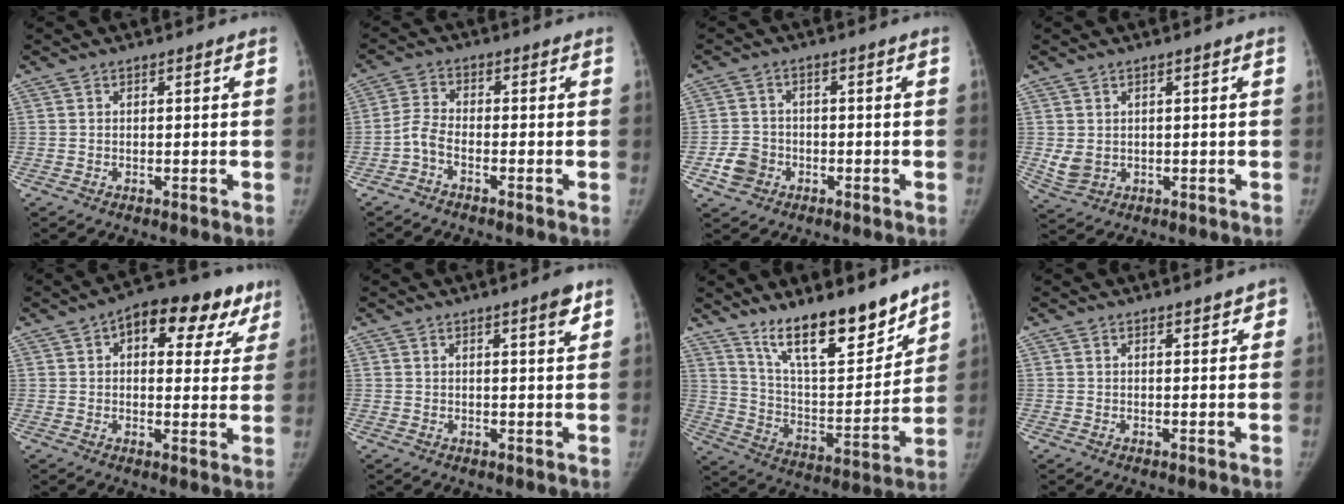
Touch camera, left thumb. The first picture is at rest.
{"total": 3.6, "force": [-2.2, 1.4, 2.5], "torque": [-0.054, 0.015, -0.054]}
{"total": 5.0, "force": [-2.1, 4.2, 1.7], "torque": [-0.020, 0.016, -0.037]}
{"total": 3.7, "force": [0.2, 3.0, 2.2], "torque": [-0.038, -0.010, 0.015]}
{"total": 16.3, "force": [7.8, 8.7, 11.3], "torque": [-0.097, 0.007, 0.095]}
{"total": 4.0, "force": [2.4, 0.9, 3.1], "torque": [-0.035, -0.014, 0.031]}
{"total": 19.1, "force": [14.3, 5.7, 11.4], "torque": [-0.137, -0.096, 0.247]}
{"total": 2.0, "force": [1.4, 1.1, 1.0], "torque": [0.007, -0.005, 0.014]}